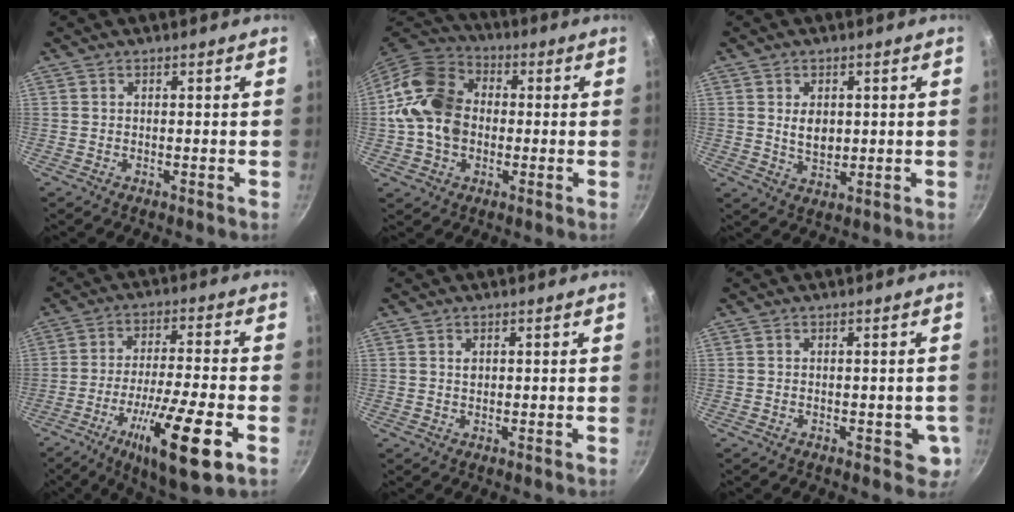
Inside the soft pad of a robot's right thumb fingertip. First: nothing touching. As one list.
[{"total": 15.0, "force": [-0.3, 11.7, 9.4], "torque": [-0.149, 0.025, -0.022]}, {"total": 4.9, "force": [0.7, 3.4, 3.4], "torque": [-0.044, -0.013, 0.018]}, {"total": 17.4, "force": [-7.4, 3.4, 15.4], "torque": [-0.261, 0.020, -0.123]}, {"total": 1.1, "force": [0.4, 0.8, 0.6], "torque": [-0.008, -0.001, 0.007]}, {"total": 3.8, "force": [-0.9, 2.1, 3.0], "torque": [-0.015, -0.002, -0.011]}]